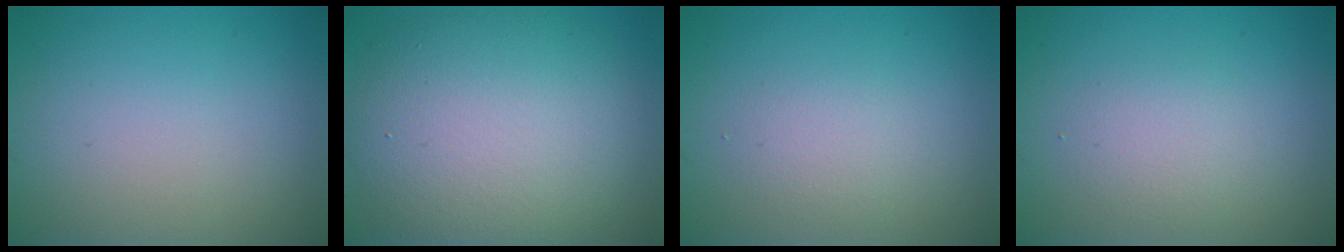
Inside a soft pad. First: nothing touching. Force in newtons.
{"total": 10.9, "press": 10.9, "slide": 0.9}
{"total": 1.6, "press": 1.6, "slide": 0.1}
{"total": 2.1, "press": 2.1, "slide": 0.1}